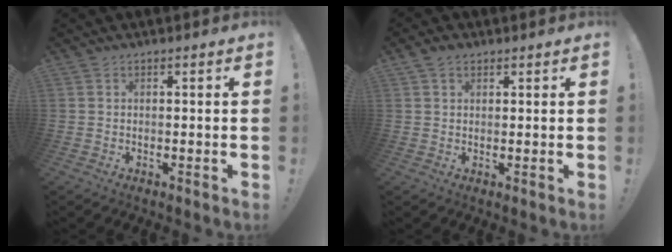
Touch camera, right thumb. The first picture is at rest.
{"total": 2.7, "force": [1.7, 1.7, 1.2], "torque": [-0.023, -0.001, 0.032]}